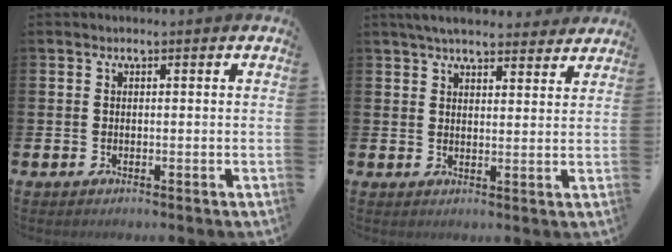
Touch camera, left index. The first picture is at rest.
{"total": 5.0, "force": [4.7, 1.0, 1.3], "torque": [-0.036, -0.014, 0.086]}